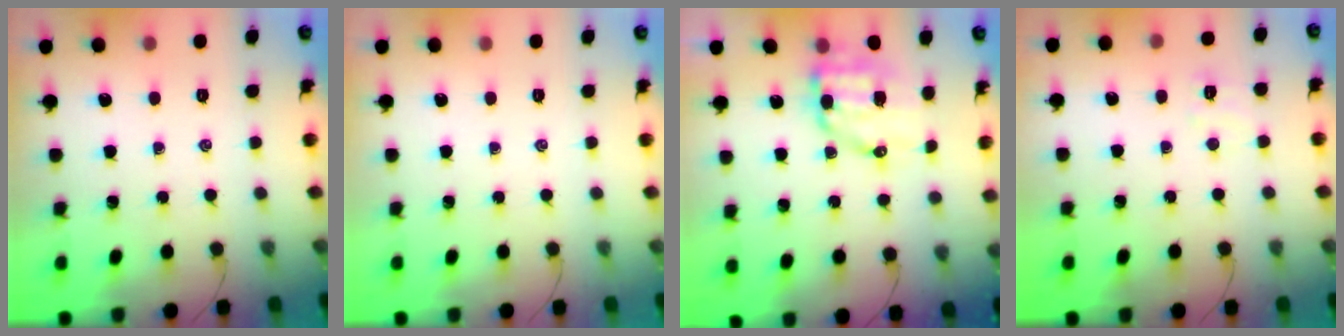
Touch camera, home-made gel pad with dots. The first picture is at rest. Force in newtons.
{"total": 0.0}
{"total": 9.1, "press": 8.9, "slide": 1.9}
{"total": 3.5, "press": 3.4, "slide": 0.8}